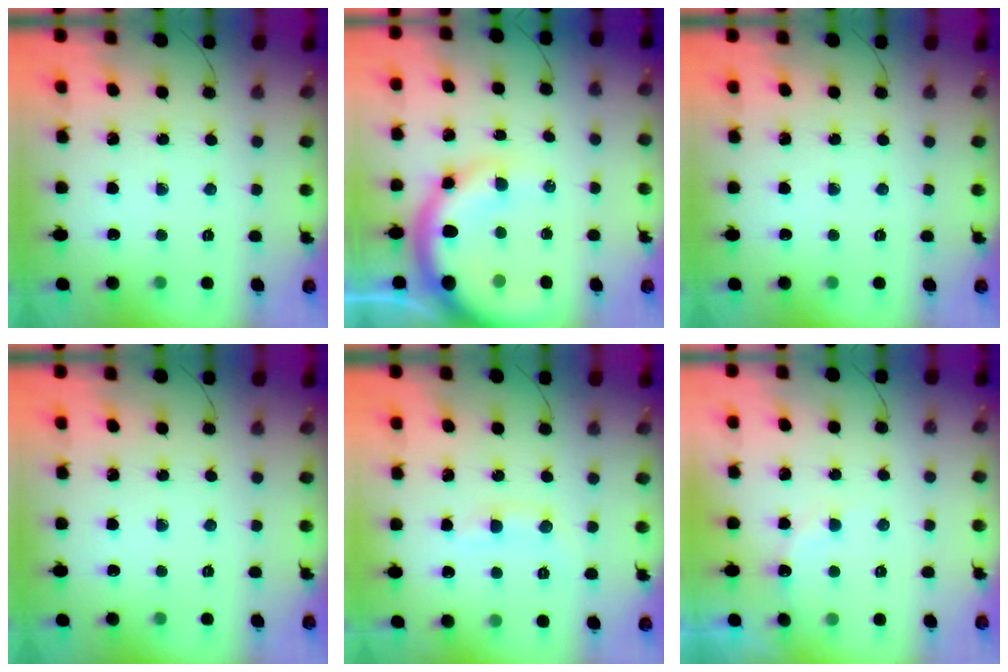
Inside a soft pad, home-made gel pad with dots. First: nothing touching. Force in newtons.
{"total": 15.2, "press": 14.8, "slide": 3.1}
{"total": 0.0}
{"total": 0.0}
{"total": 7.3, "press": 7.2, "slide": 1.1}
{"total": 6.7, "press": 6.6, "slide": 1.3}